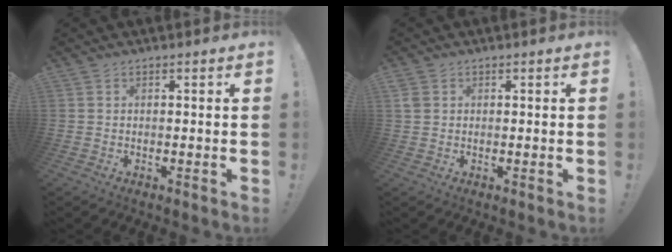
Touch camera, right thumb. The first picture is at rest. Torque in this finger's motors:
{"motor_torque": [-0.11, -0.32, 0.18, 0.03, 0.00]}